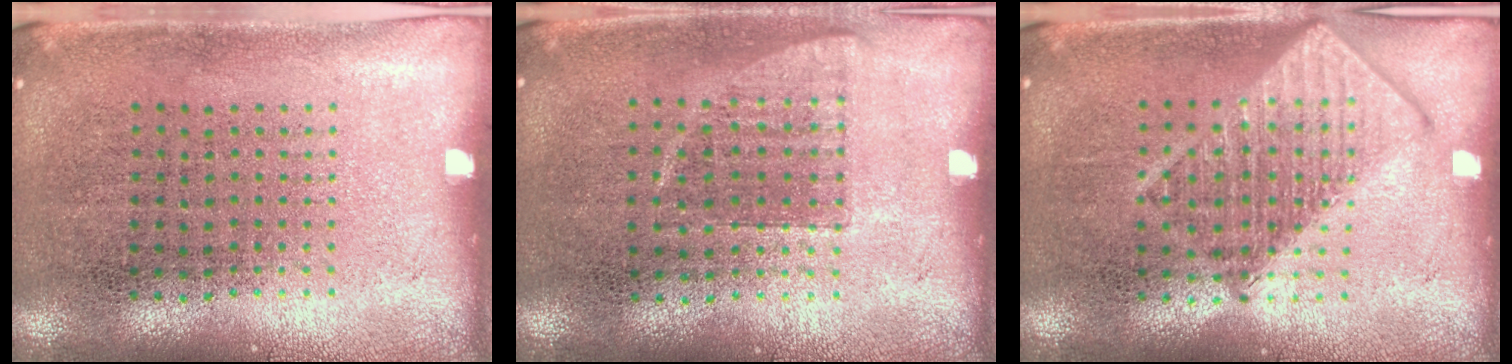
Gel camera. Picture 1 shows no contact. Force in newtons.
{"total": 0.7, "press": 0.6, "slide": 0.2}
{"total": 2.9, "press": 2.9, "slide": 0.5}